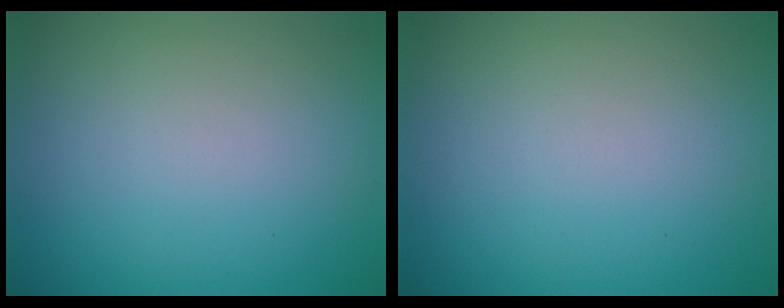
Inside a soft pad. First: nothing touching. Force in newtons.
{"total": 0.0}